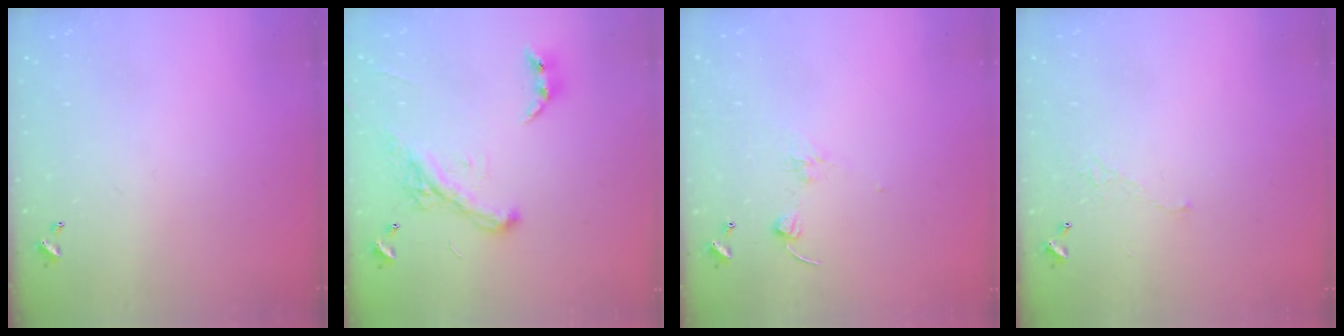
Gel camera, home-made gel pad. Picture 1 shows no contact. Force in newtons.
{"total": 2.2, "press": 2.2, "slide": 0.1}
{"total": 1.7, "press": 1.5, "slide": 0.7}
{"total": 3.5, "press": 3.5, "slide": 0.7}